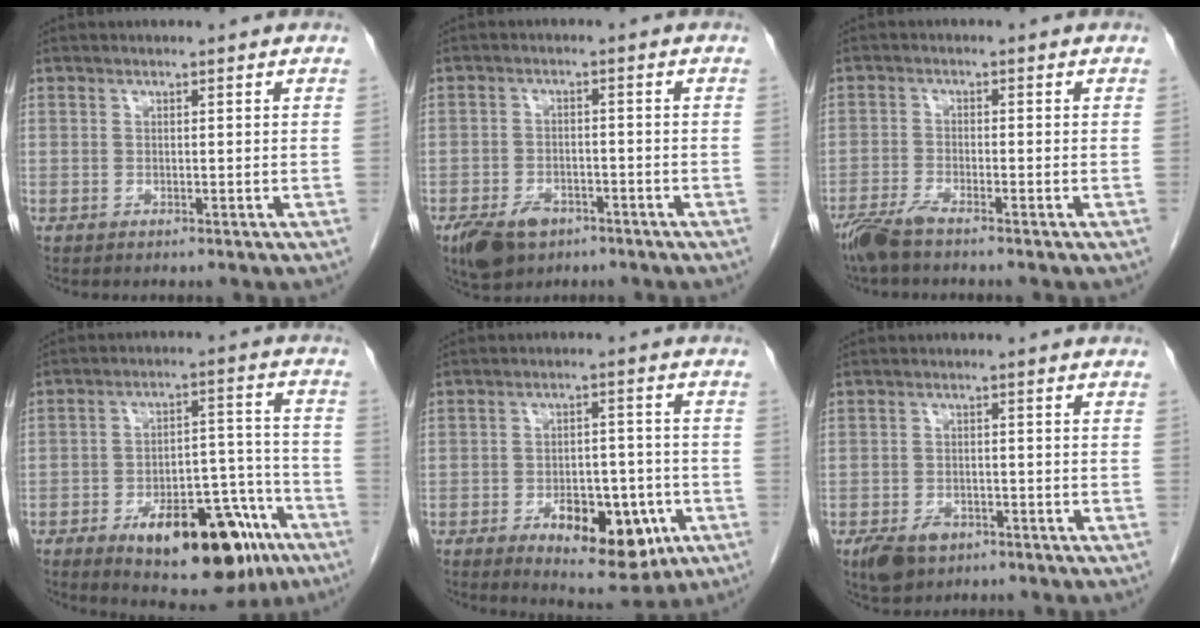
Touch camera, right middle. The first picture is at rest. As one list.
[{"total": 6.7, "force": [-4.2, 3.9, 3.4], "torque": [-0.062, -0.003, -0.066]}, {"total": 4.1, "force": [-3.4, 0.3, 2.3], "torque": [-0.052, -0.012, -0.071]}, {"total": 18.6, "force": [-10.6, 7.2, 13.5], "torque": [-0.142, 0.023, -0.146]}, {"total": 11.2, "force": [-4.7, 5.1, 8.8], "torque": [-0.115, 0.002, -0.058]}, {"total": 4.9, "force": [-3.0, 3.0, 2.4], "torque": [-0.043, -0.002, -0.043]}]